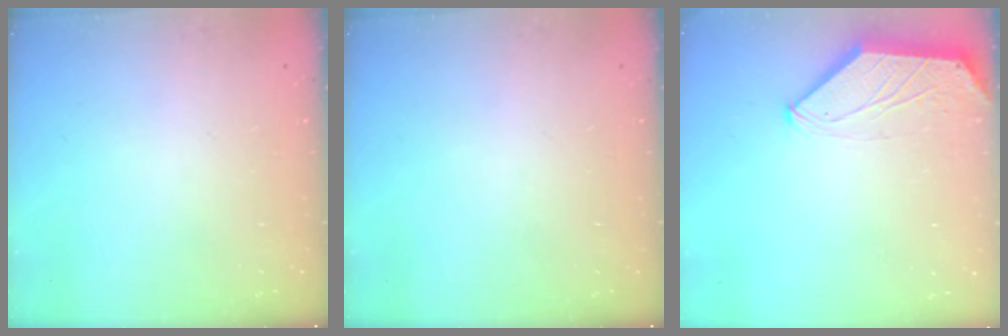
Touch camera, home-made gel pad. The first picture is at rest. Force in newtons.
{"total": 0.0}
{"total": 0.8, "press": 0.7, "slide": 0.3}